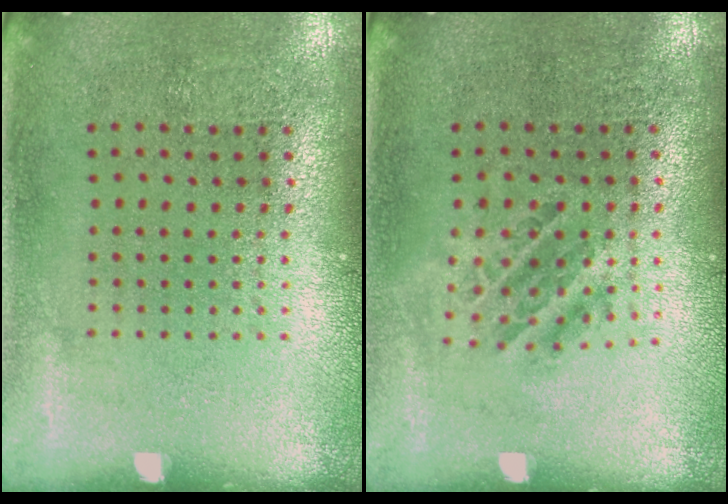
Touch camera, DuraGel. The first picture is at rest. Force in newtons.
{"total": 1.1, "press": 1.0, "slide": 0.4}